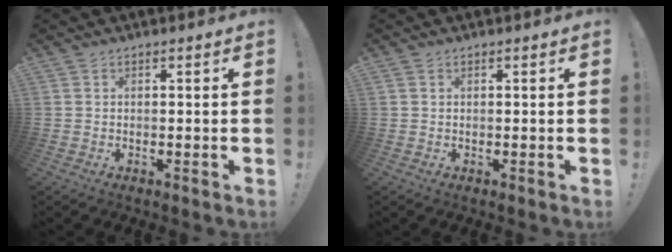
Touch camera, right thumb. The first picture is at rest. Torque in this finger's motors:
{"motor_torque": [-0.17, 0.04, -0.03, 0.01, 0.04]}